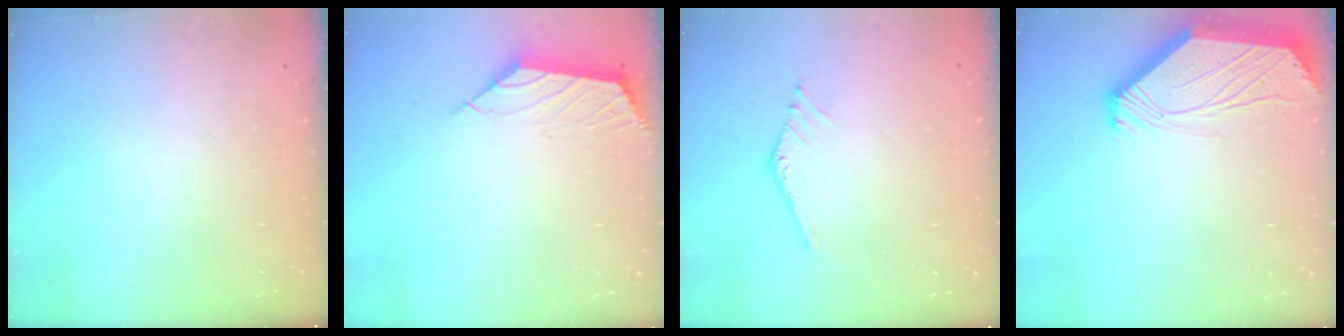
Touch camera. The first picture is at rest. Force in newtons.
{"total": 2.6, "press": 2.5, "slide": 0.7}
{"total": 1.6, "press": 1.6, "slide": 0.0}
{"total": 2.6, "press": 2.6, "slide": 0.5}